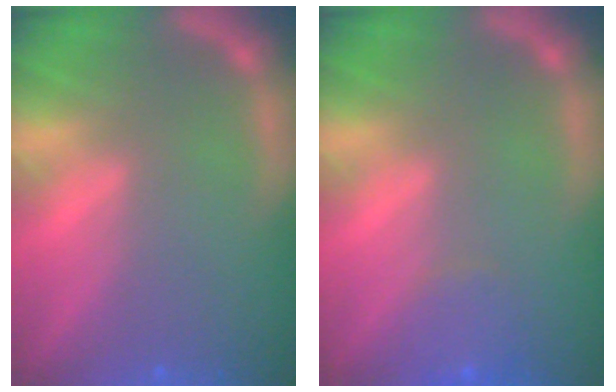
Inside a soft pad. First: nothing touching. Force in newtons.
{"total": 1.9}